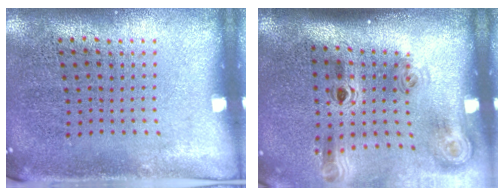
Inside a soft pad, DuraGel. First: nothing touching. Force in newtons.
{"total": 2.0, "press": 1.4, "slide": 1.5}